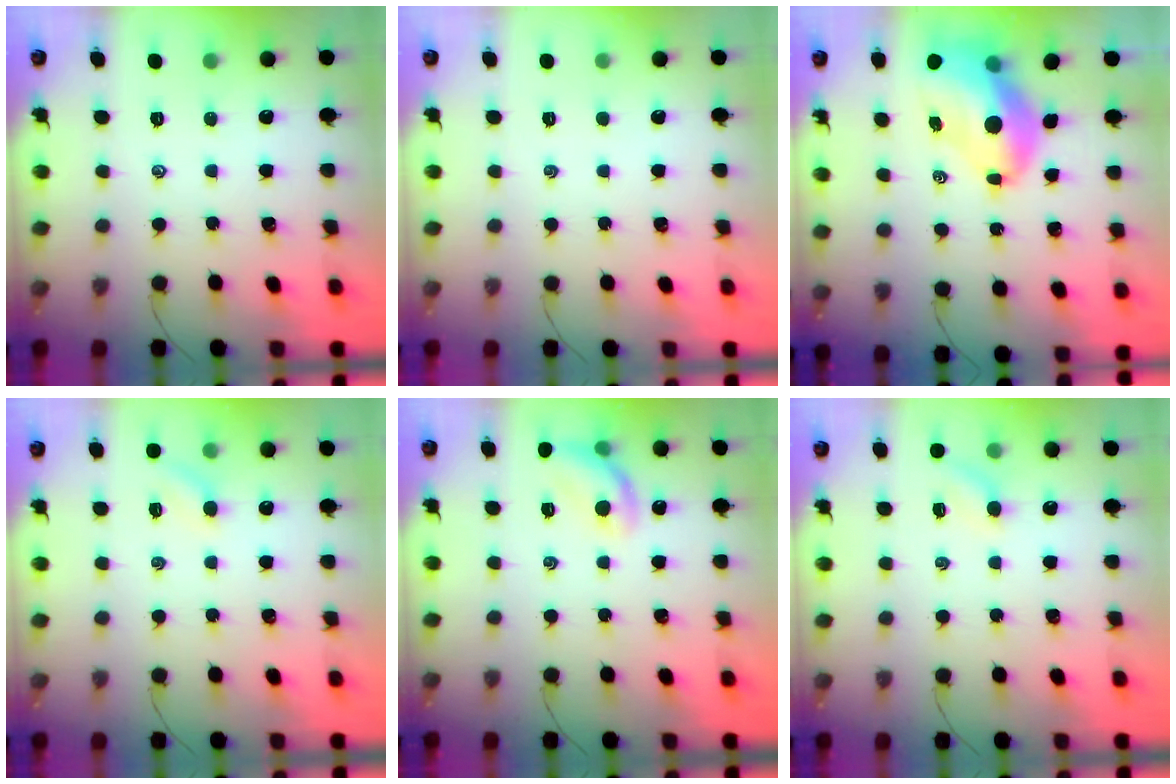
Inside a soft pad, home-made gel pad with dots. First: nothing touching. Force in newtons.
{"total": 0.0}
{"total": 13.2, "press": 12.5, "slide": 4.2}
{"total": 5.2, "press": 5.1, "slide": 0.9}
{"total": 10.9, "press": 10.7, "slide": 2.1}
{"total": 3.7, "press": 3.6, "slide": 0.9}